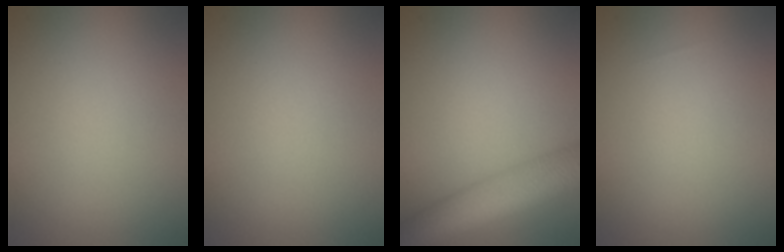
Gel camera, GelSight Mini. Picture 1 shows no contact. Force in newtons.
{"total": 0.0}
{"total": 7.9, "press": 7.9, "slide": 0.4}
{"total": 0.0}